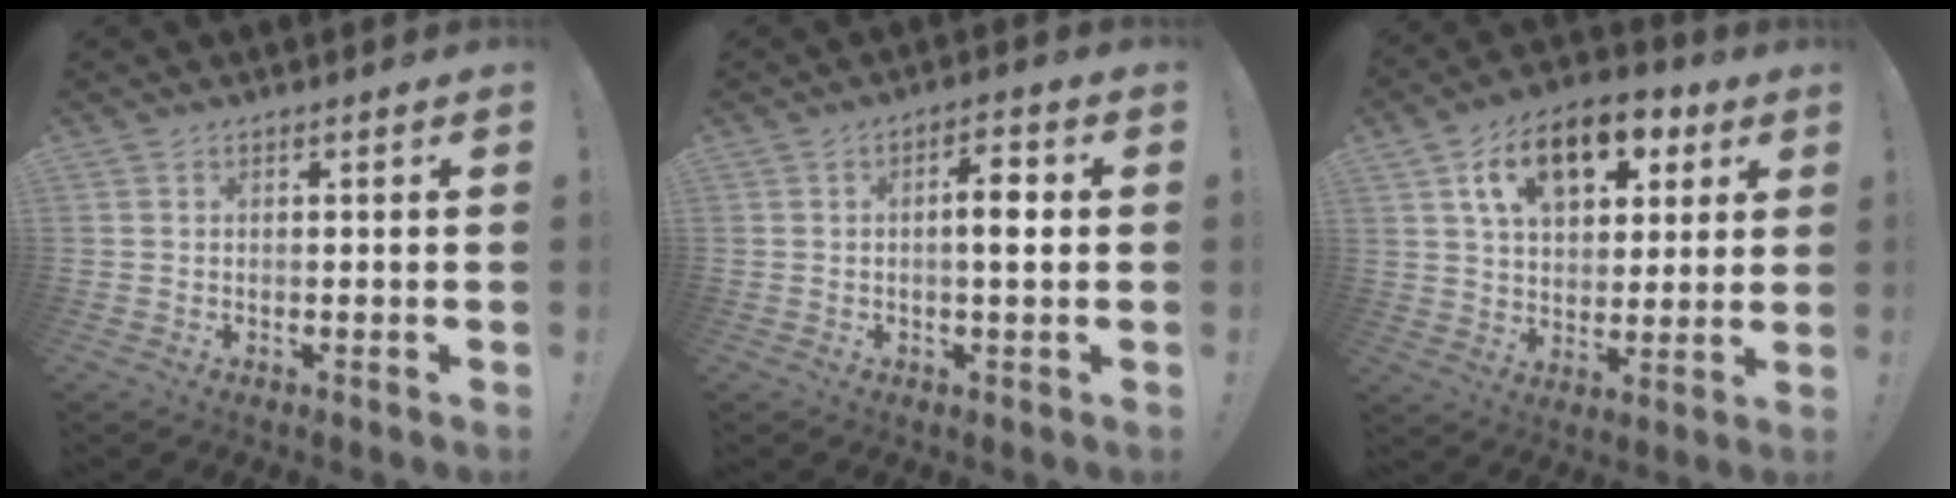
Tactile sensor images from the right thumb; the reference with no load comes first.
{"total": 5.9, "force": [0.4, 1.3, 5.7], "torque": [-0.083, 0.003, -0.004]}
{"total": 14.0, "force": [7.0, 9.1, 8.0], "torque": [-0.111, -0.029, 0.124]}